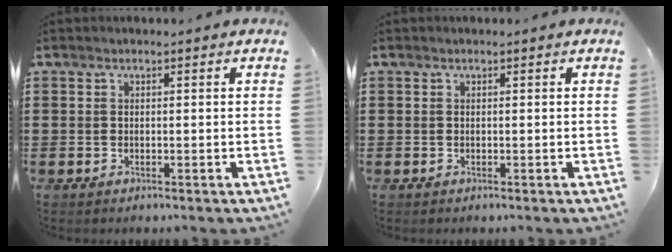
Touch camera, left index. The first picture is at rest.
{"total": 0.0}